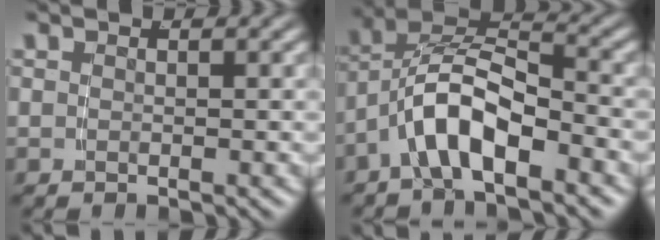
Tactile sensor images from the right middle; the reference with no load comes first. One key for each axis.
{"total": 7.1, "fx": -0.9, "fy": 4.8, "fz": 5.2, "tx": -0.112, "ty": -0.013, "tz": -0.019}